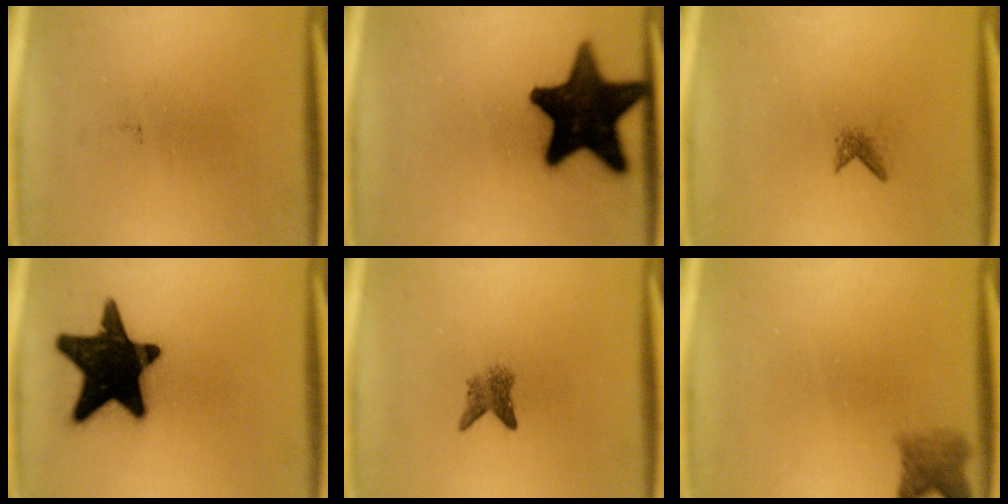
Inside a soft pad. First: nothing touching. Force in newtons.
{"total": 19.8}
{"total": 1.1}
{"total": 20.1}
{"total": 2.6}
{"total": 3.1}